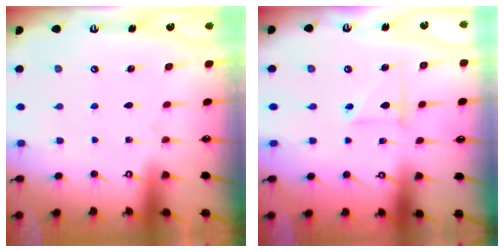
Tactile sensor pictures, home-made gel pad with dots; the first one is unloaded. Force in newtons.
{"total": 4.3, "press": 4.2, "slide": 0.4}